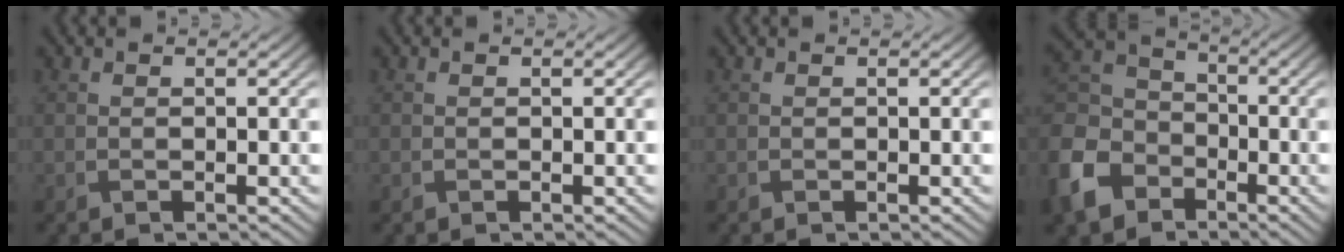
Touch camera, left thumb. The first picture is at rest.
{"total": 0.0}
{"total": 0.0}
{"total": 11.4, "force": [-6.3, 8.1, 5.1], "torque": [-0.159, -0.021, -0.147]}